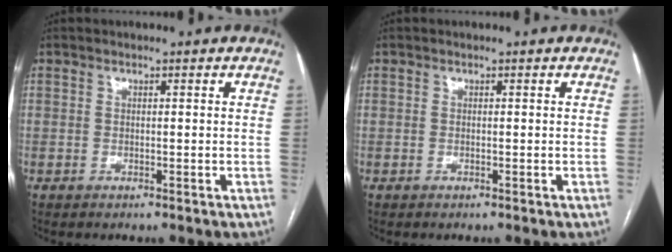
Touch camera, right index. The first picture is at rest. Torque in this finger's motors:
{"motor_torque": [0.11, 0.10, 0.09, 0.00]}